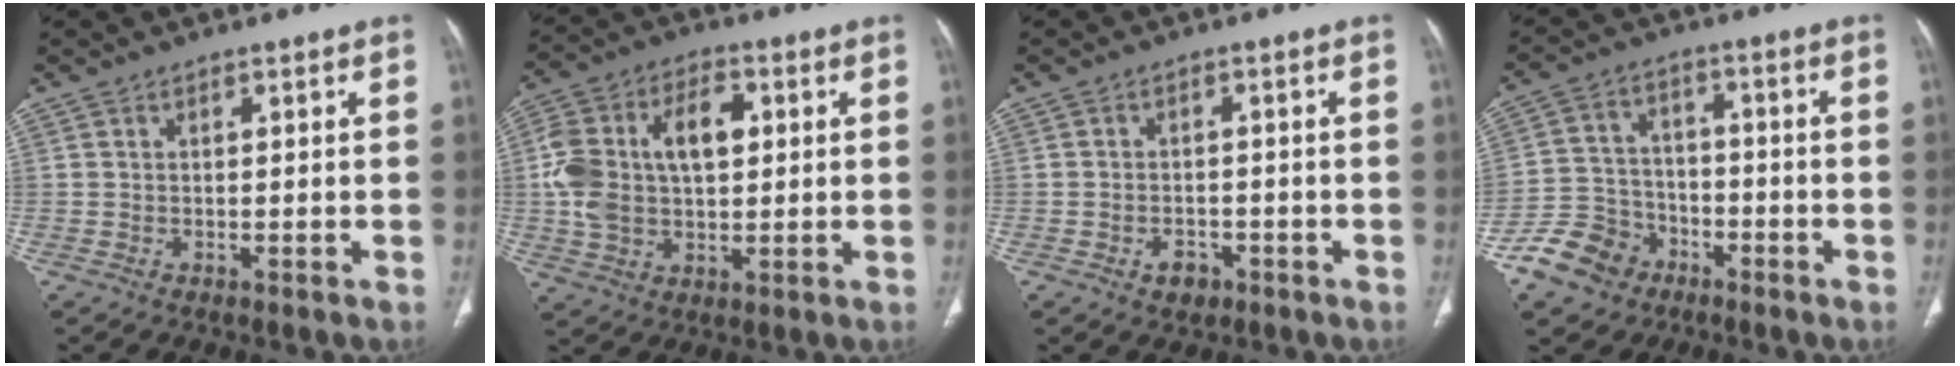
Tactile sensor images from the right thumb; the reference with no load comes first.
{"total": 15.3, "force": [2.0, 9.5, 11.8], "torque": [-0.220, 0.023, 0.037]}
{"total": 3.3, "force": [-1.6, 2.4, 1.5], "torque": [-0.014, 0.011, -0.020]}
{"total": 10.0, "force": [-5.9, 7.6, 2.7], "torque": [-0.033, 0.044, -0.109]}